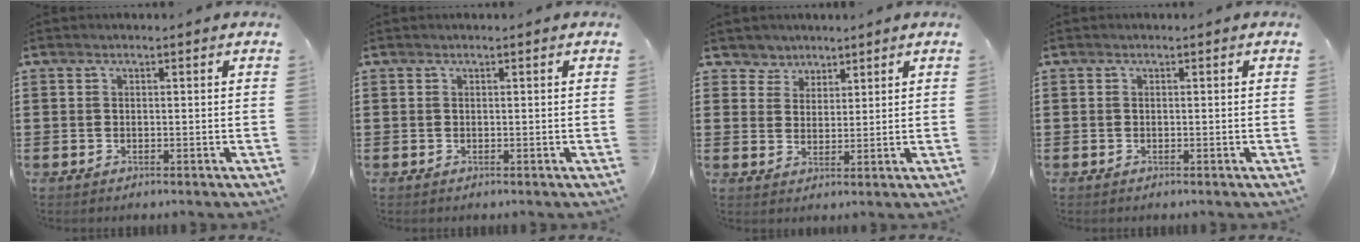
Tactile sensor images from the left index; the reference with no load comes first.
{"total": 0.0}
{"total": 3.8, "force": [2.9, 2.3, -0.5], "torque": [-0.011, 0.000, 0.054]}
{"total": 0.0}